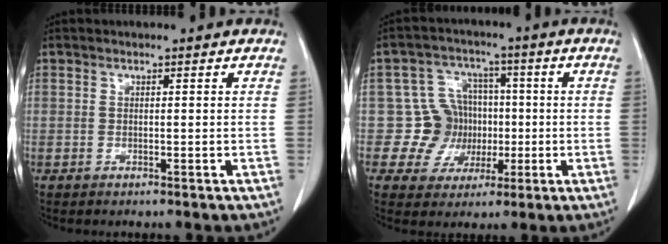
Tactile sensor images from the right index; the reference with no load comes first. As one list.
[{"total": 7.8, "force": [-0.5, 7.8, 0.6], "torque": [0.003, 0.030, -0.002]}]